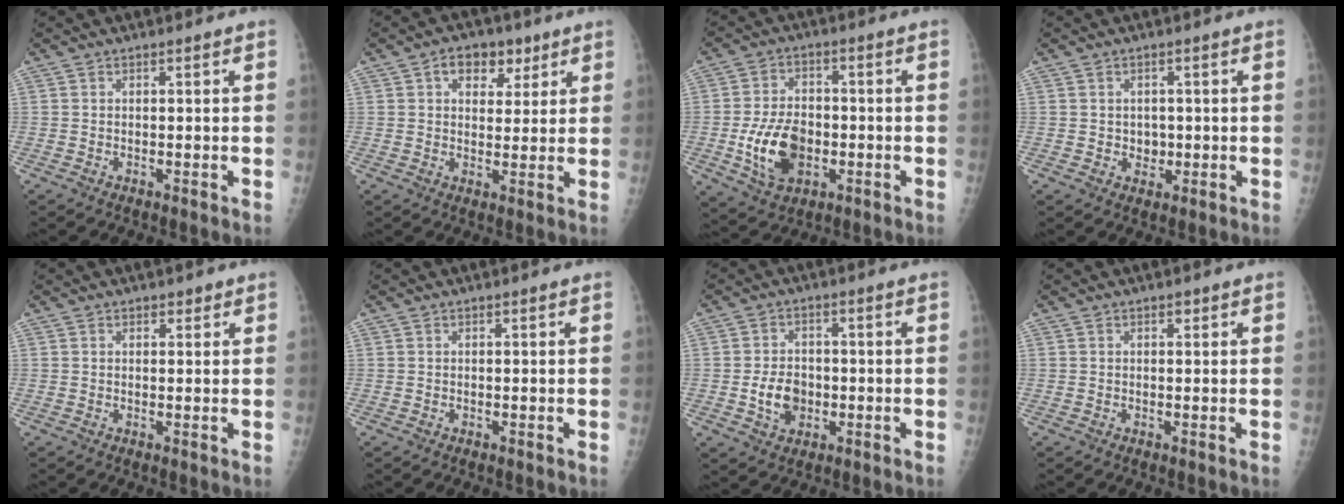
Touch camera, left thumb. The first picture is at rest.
{"total": 7.2, "force": [3.5, 5.0, 3.9], "torque": [-0.021, -0.008, 0.047]}
{"total": 11.7, "force": [-2.7, 7.8, 8.3], "torque": [-0.130, 0.011, -0.041]}
{"total": 1.9, "force": [-0.2, 1.7, 0.9], "torque": [-0.002, 0.003, -0.001]}
{"total": 1.2, "force": [0.8, 0.8, 0.4], "torque": [0.007, -0.004, 0.008]}
{"total": 0.0}
{"total": 6.4, "force": [-1.3, 4.9, 3.9], "torque": [-0.047, 0.008, -0.021]}
{"total": 0.5, "force": [0.3, 0.3, 0.3], "torque": [0.001, -0.001, 0.003]}